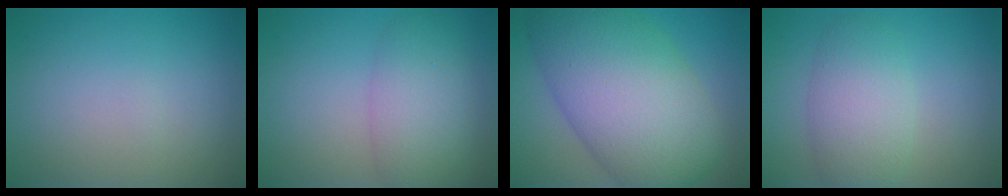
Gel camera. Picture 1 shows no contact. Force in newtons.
{"total": 3.6, "press": 3.6, "slide": 0.2}
{"total": 13.1, "press": 13.1, "slide": 0.4}
{"total": 4.8, "press": 4.8, "slide": 0.1}